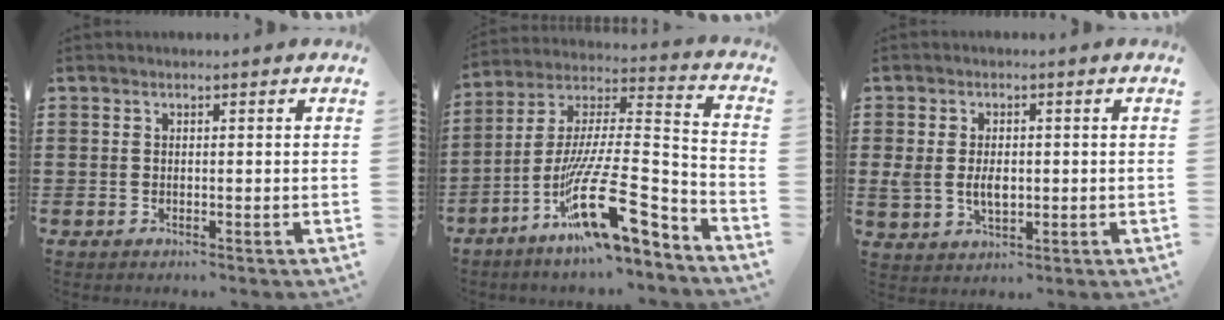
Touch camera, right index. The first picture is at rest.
{"total": 20.3, "force": [-11.9, 4.3, 15.8], "torque": [-0.280, 0.022, -0.206]}
{"total": 4.2, "force": [-0.2, 2.9, 3.1], "torque": [-0.077, 0.003, -0.008]}